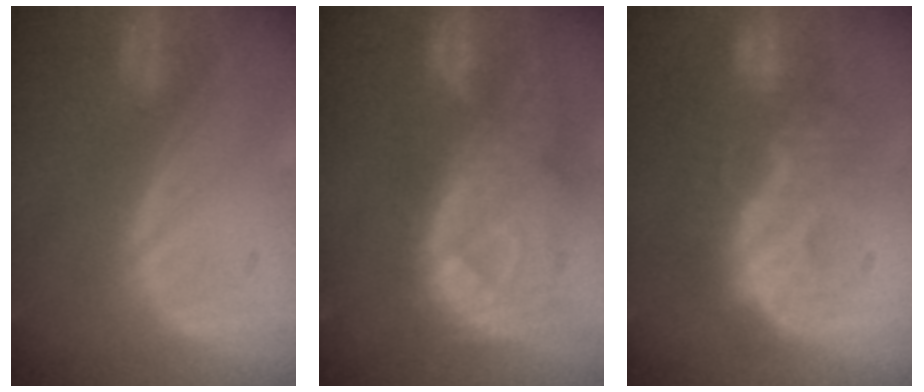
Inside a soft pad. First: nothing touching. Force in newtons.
{"total": 11.5, "press": 9.9, "slide": 5.8}
{"total": 10.2, "press": 9.7, "slide": 3.0}